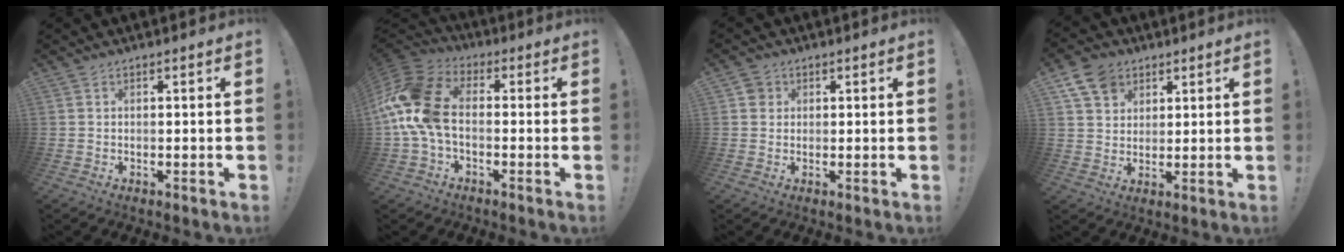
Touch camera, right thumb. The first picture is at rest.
{"total": 16.3, "force": [-0.9, 10.4, 12.6], "torque": [-0.245, 0.025, -0.009]}
{"total": 2.7, "force": [1.0, 2.5, 0.6], "torque": [-0.012, 0.004, 0.018]}
{"total": 9.1, "force": [5.2, 6.7, 3.5], "torque": [-0.062, -0.020, 0.104]}